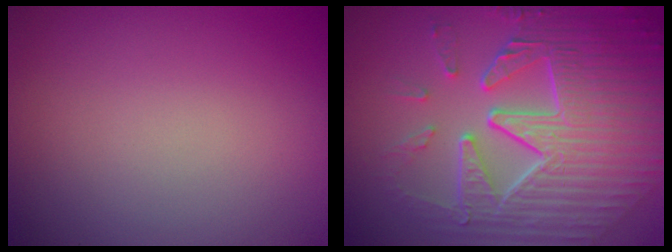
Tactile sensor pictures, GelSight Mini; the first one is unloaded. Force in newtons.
{"total": 9.7, "press": 6.6, "slide": 7.1}